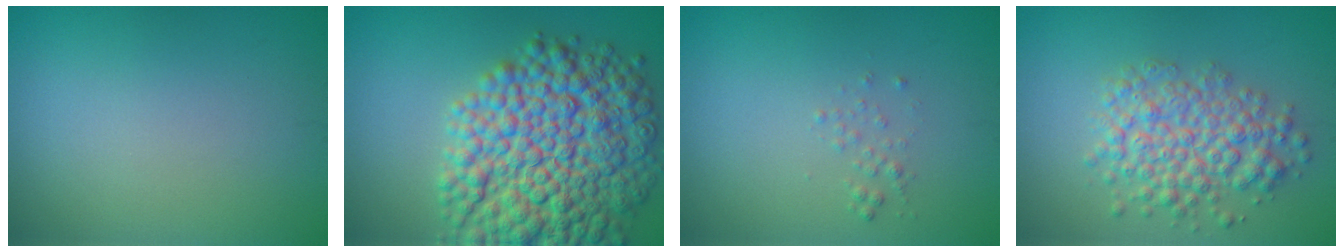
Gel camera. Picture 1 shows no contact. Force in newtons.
{"total": 12.5, "press": 12.5, "slide": 0.3}
{"total": 0.8, "press": 0.8, "slide": 0.1}
{"total": 5.1, "press": 5.1, "slide": 0.2}